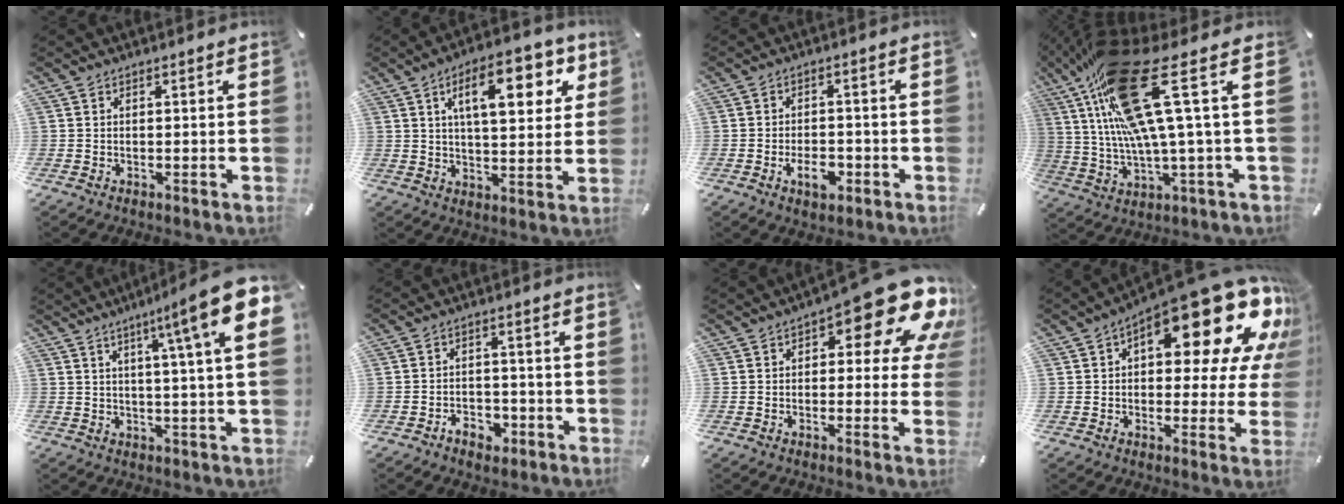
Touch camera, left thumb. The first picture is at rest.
{"total": 15.7, "force": [6.7, 6.7, 12.5], "torque": [-0.186, -0.007, 0.106]}
{"total": 6.2, "force": [-2.7, 3.6, 4.4], "torque": [-0.072, 0.009, -0.048]}
{"total": 27.3, "force": [7.8, 8.5, 24.7], "torque": [-0.472, -0.038, 0.139]}
{"total": 14.6, "force": [6.4, 0.4, 13.2], "torque": [-0.208, -0.037, 0.089]}
{"total": 4.5, "force": [-2.7, 3.3, 1.6], "torque": [-0.024, 0.012, -0.048]}
{"total": 16.9, "force": [8.7, 6.2, 13.1], "torque": [-0.170, -0.063, 0.141]}
{"total": 24.1, "force": [12.1, 9.6, 18.5], "torque": [-0.248, -0.089, 0.197]}